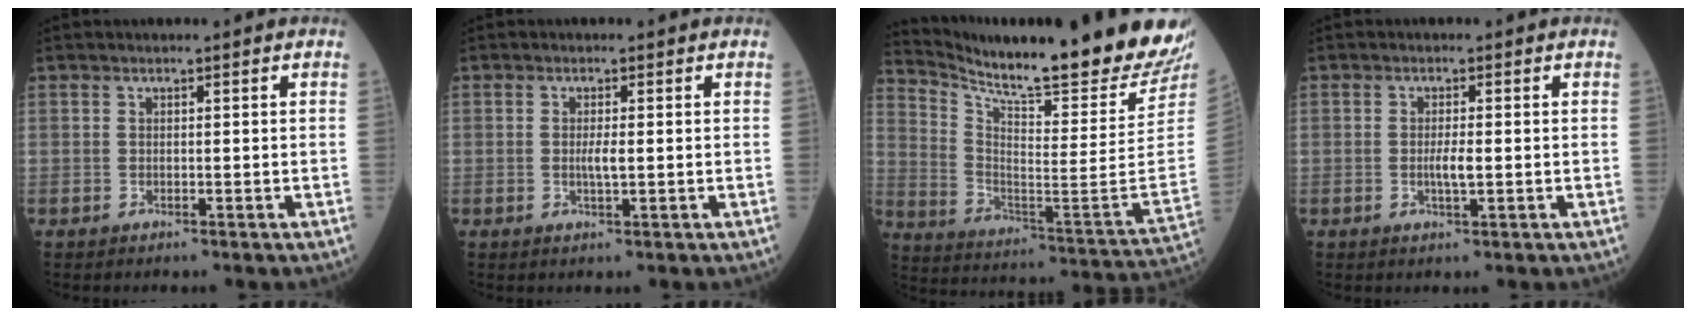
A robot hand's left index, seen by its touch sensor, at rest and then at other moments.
{"total": 1.9, "force": [-0.3, 0.2, 1.8], "torque": [-0.039, -0.005, -0.003]}
{"total": 25.6, "force": [22.9, -0.2, 11.6], "torque": [-0.207, -0.116, 0.328]}
{"total": 2.3, "force": [-0.5, 0.4, 2.3], "torque": [-0.046, -0.004, -0.007]}